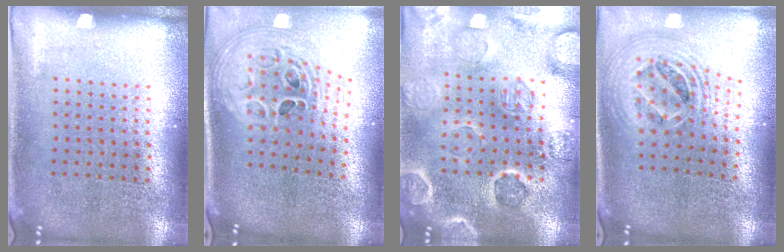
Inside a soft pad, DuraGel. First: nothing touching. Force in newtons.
{"total": 2.9, "press": 2.1, "slide": 2.1}
{"total": 2.5, "press": 2.5, "slide": 0.3}
{"total": 2.4, "press": 1.8, "slide": 1.6}